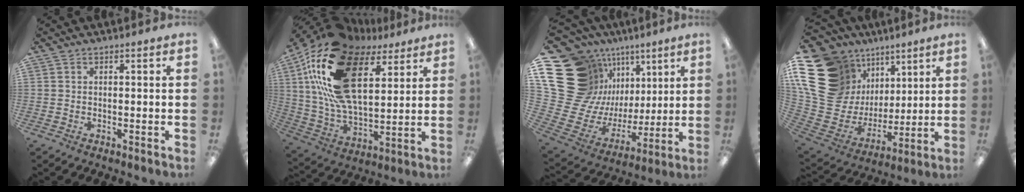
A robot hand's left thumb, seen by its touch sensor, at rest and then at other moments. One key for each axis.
{"total": 26.4, "fx": 12.0, "fy": 14.3, "fz": 18.7, "tx": -0.382, "ty": -0.044, "tz": 0.212}
{"total": 23.4, "fx": 11.0, "fy": 18.3, "fz": 9.4, "tx": -0.168, "ty": -0.100, "tz": 0.255}
{"total": 21.1, "fx": 8.6, "fy": 17.0, "fz": 9.0, "tx": -0.196, "ty": -0.061, "tz": 0.187}